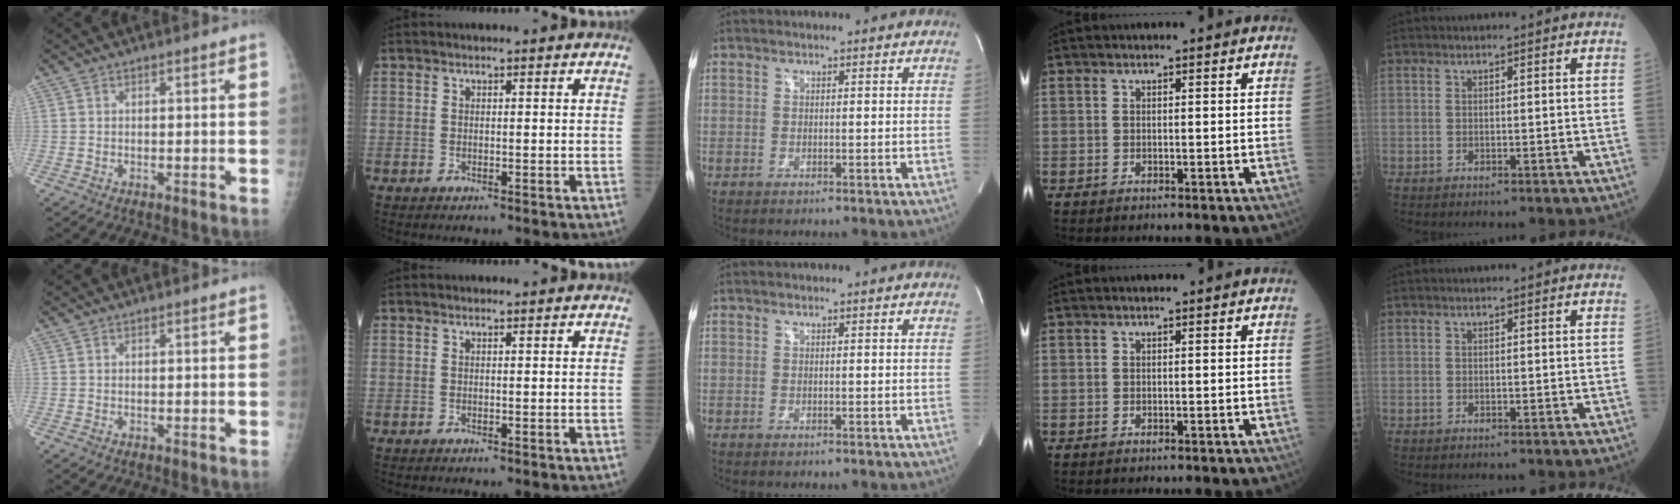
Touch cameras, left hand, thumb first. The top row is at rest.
{}